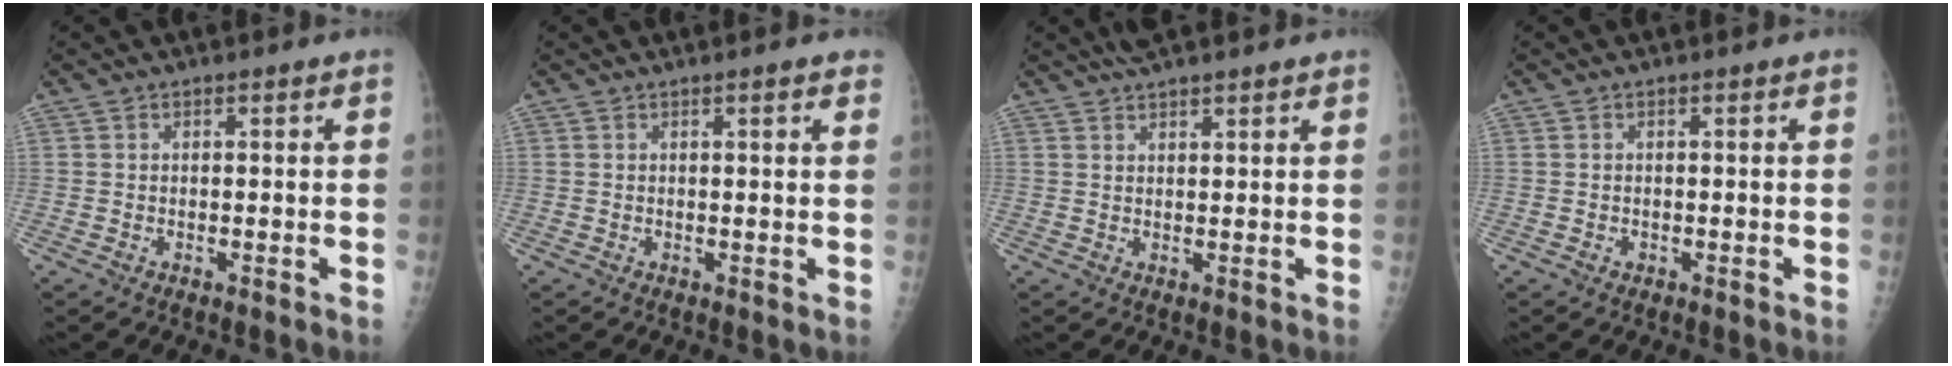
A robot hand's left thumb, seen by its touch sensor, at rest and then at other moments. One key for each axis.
{"total": 2.3, "fx": 1.6, "fy": 0.3, "fz": 1.6, "tx": -0.015, "ty": 0.000, "tz": 0.017}
{"total": 5.8, "fx": 4.8, "fy": 1.2, "fz": 3.0, "tx": -0.034, "ty": 0.009, "tz": 0.079}
{"total": 0.6, "fx": -0.1, "fy": 0.6, "fz": 0.1, "tx": 0.011, "ty": 0.002, "tz": -0.004}